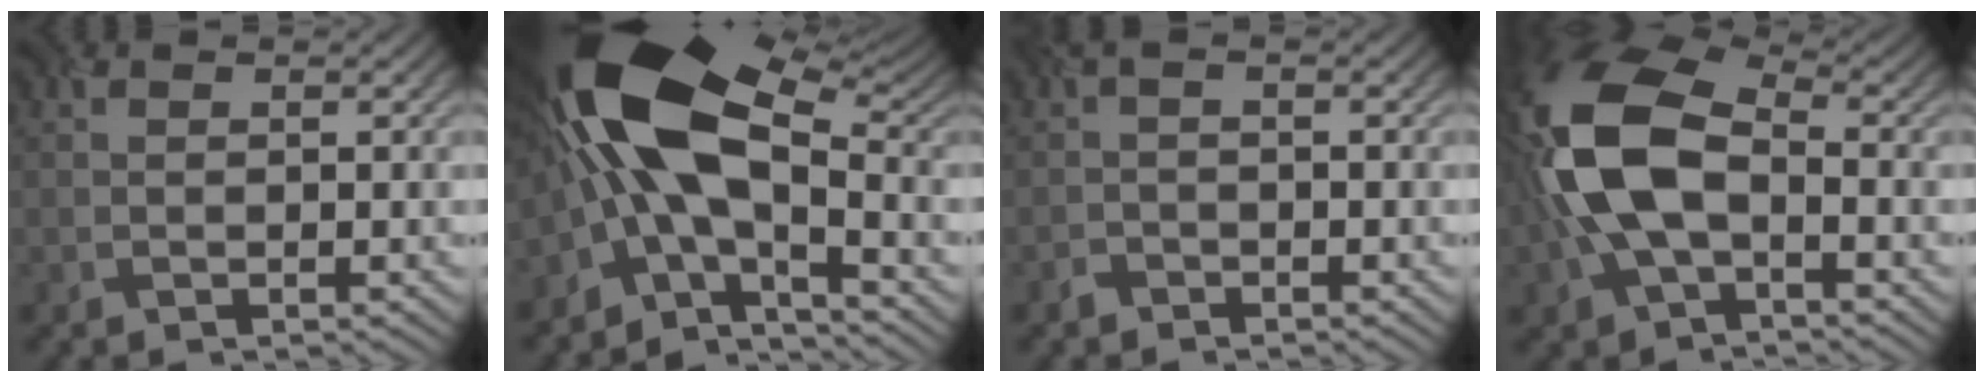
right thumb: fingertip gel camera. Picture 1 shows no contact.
{"total": 15.2, "force": [-1.7, 7.2, 13.3], "torque": [-0.228, 0.006, -0.039]}
{"total": 1.4, "force": [-1.3, 0.6, 0.3], "torque": [-0.009, -0.002, -0.028]}
{"total": 12.8, "force": [-1.4, 7.3, 10.5], "torque": [-0.250, 0.009, -0.042]}